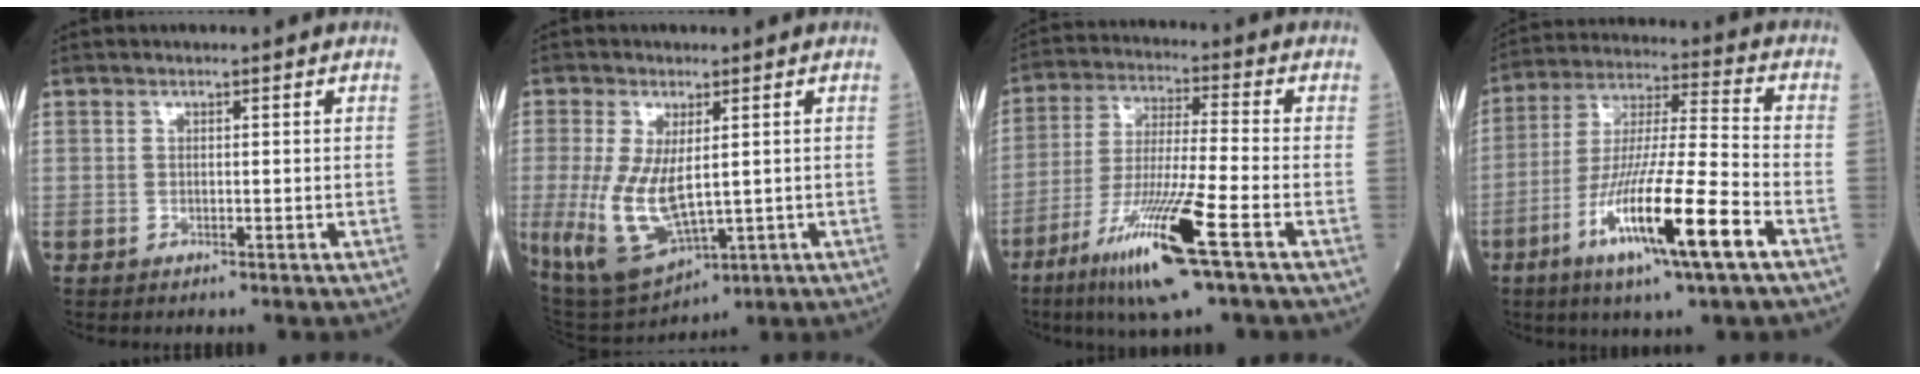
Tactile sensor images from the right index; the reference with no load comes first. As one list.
[{"total": 11.5, "force": [-0.9, 4.8, 10.4], "torque": [-0.216, -0.020, 0.005]}, {"total": 14.8, "force": [-7.4, 0.0, 12.9], "torque": [-0.258, -0.031, -0.134]}, {"total": 17.2, "force": [-7.6, 0.3, 15.4], "torque": [-0.304, -0.025, -0.138]}]